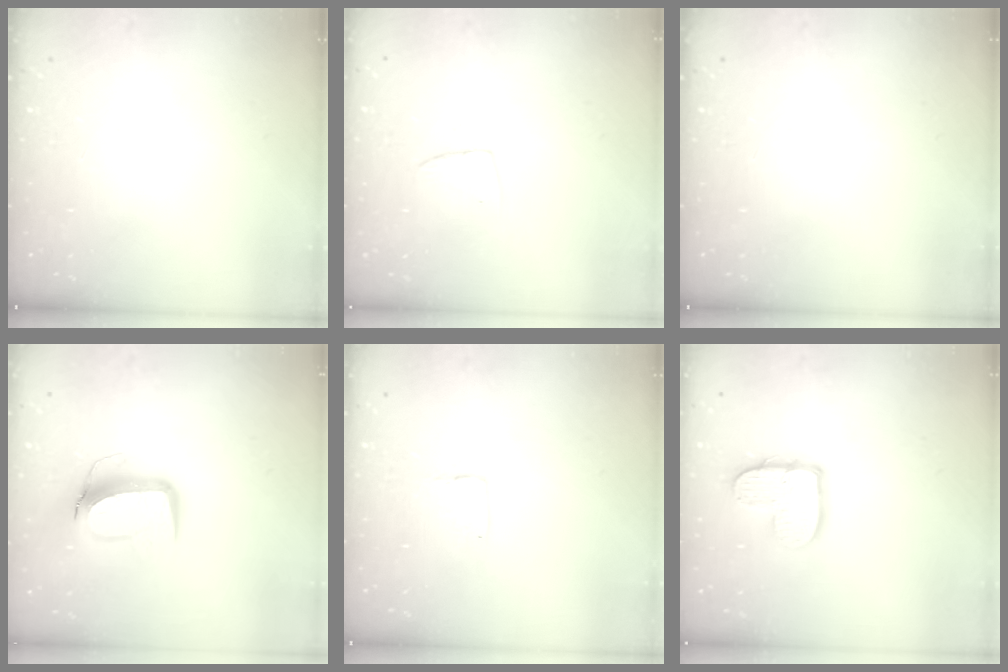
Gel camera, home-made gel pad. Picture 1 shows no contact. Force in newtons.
{"total": 4.9, "press": 4.8, "slide": 0.4}
{"total": 0.0}
{"total": 11.7, "press": 11.6, "slide": 1.2}
{"total": 1.3, "press": 1.2, "slide": 0.1}
{"total": 10.8, "press": 10.7, "slide": 0.9}